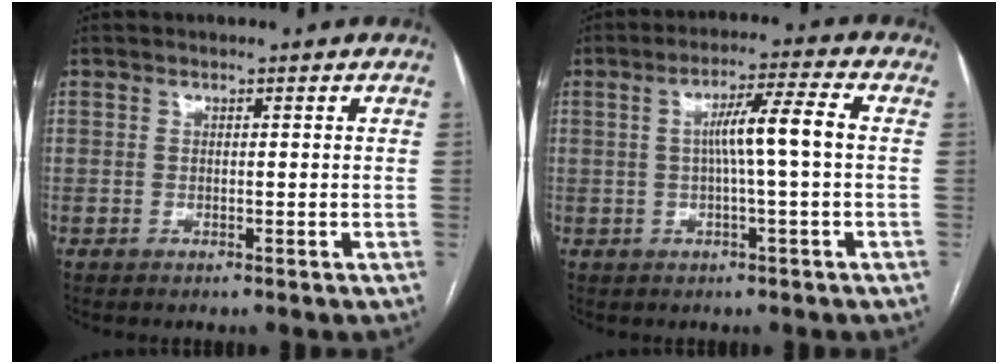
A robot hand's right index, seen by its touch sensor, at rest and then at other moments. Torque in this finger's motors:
{"motor_torque": [0.90, 0.04, 0.48, 0.12]}